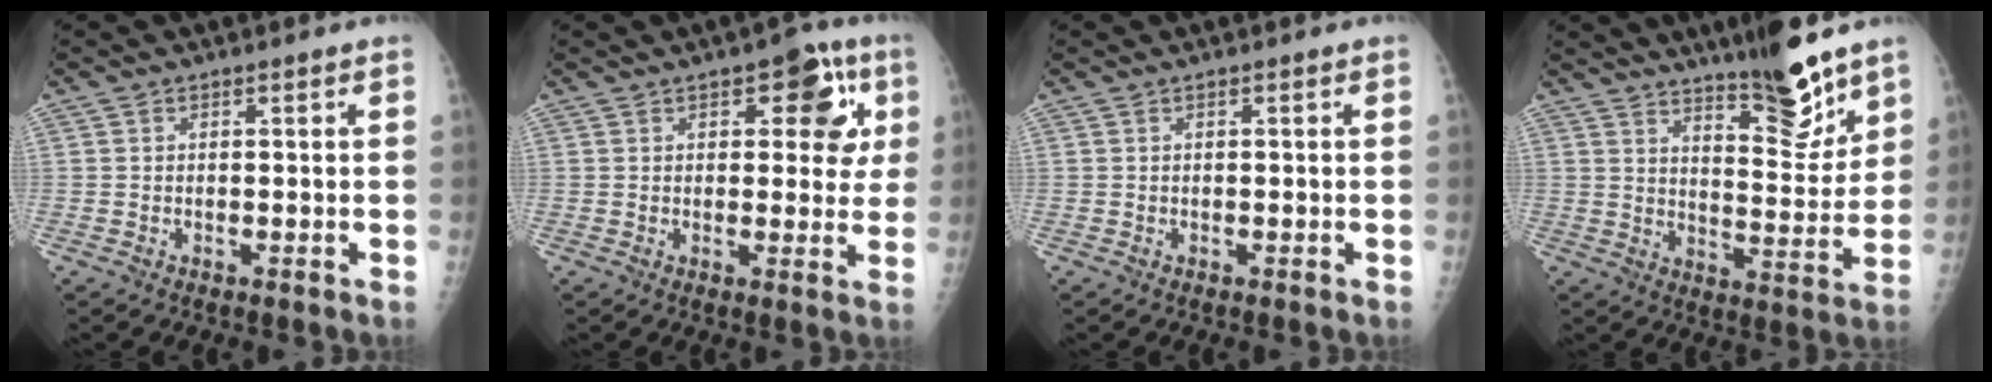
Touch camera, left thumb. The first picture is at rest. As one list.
[{"total": 9.9, "force": [3.5, 5.0, 7.8], "torque": [-0.046, -0.002, 0.032]}, {"total": 0.0}, {"total": 12.4, "force": [9.4, 2.9, 7.5], "torque": [-0.082, -0.073, 0.149]}]